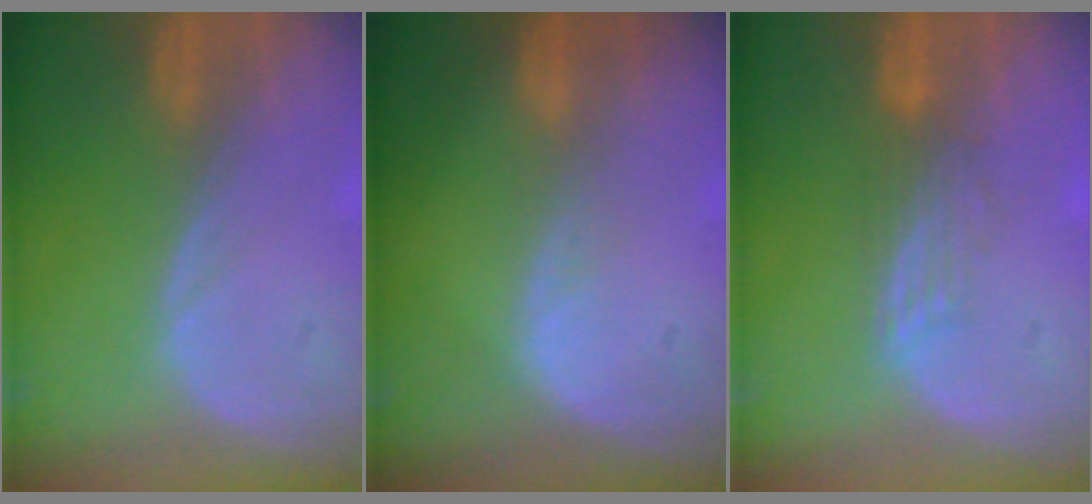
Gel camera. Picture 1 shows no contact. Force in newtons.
{"total": 1.3, "press": 1.3, "slide": 0.1}
{"total": 2.7, "press": 2.7, "slide": 0.4}